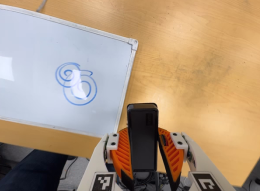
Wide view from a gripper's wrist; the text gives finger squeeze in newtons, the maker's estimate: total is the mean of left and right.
{"total": 6.7, "left": 6.3, "right": 7.1}